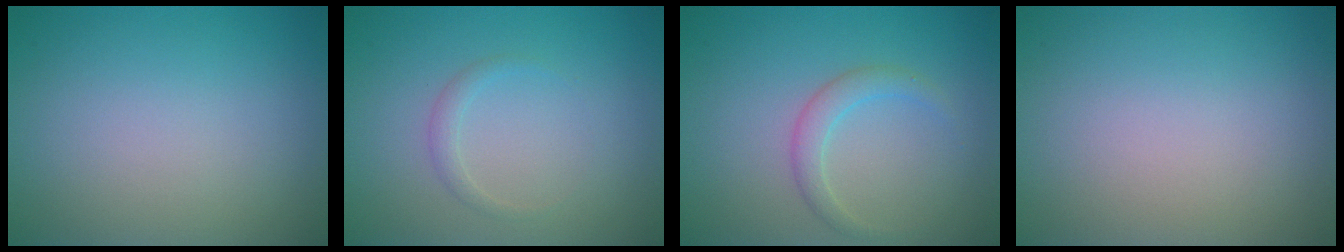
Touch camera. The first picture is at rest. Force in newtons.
{"total": 1.0, "press": 1.0, "slide": 0.1}
{"total": 1.8, "press": 1.8, "slide": 0.1}
{"total": 0.0}